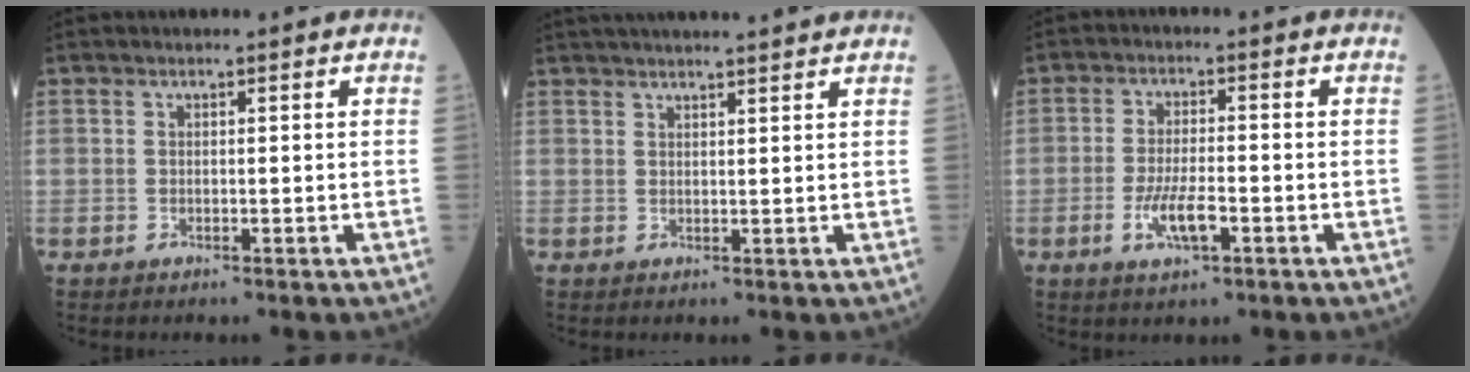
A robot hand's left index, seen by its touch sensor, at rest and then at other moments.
{"total": 11.6, "force": [10.4, 0.6, 4.9], "torque": [-0.076, 0.030, 0.139]}
{"total": 5.2, "force": [-2.1, 1.2, 4.6], "torque": [-0.094, -0.004, -0.036]}